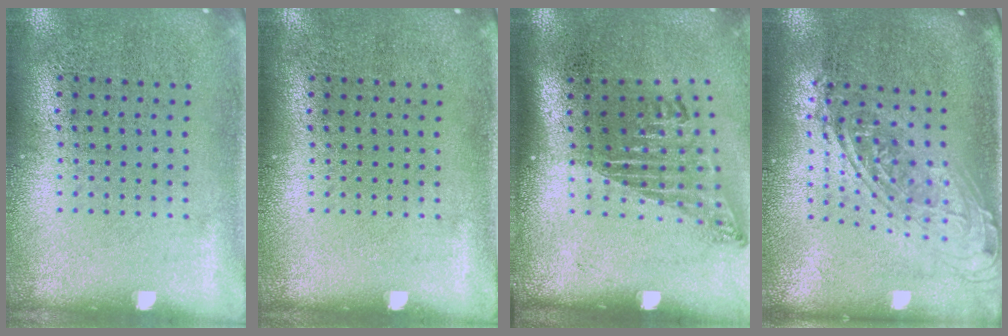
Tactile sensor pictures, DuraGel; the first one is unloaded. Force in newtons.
{"total": 0.0}
{"total": 1.7, "press": 1.1, "slide": 1.3}
{"total": 1.9, "press": 1.4, "slide": 1.2}